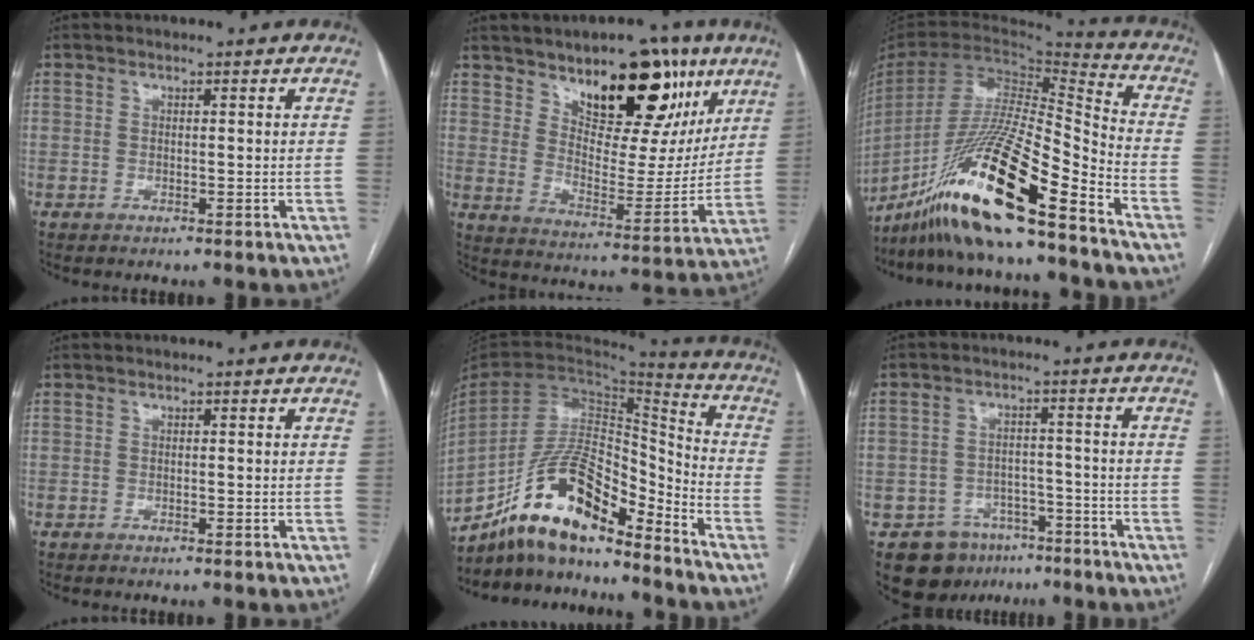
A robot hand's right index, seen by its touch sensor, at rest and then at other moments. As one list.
[{"total": 18.4, "force": [11.1, 8.0, 12.4], "torque": [-0.152, -0.002, 0.174]}, {"total": 22.7, "force": [-15.9, 1.0, 16.2], "torque": [-0.321, -0.037, -0.295]}, {"total": 0.0}, {"total": 15.8, "force": [-12.3, 4.2, 8.9], "torque": [-0.168, 0.028, -0.224]}, {"total": 8.7, "force": [-5.6, 6.5, 1.7], "torque": [-0.023, 0.018, -0.077]}]